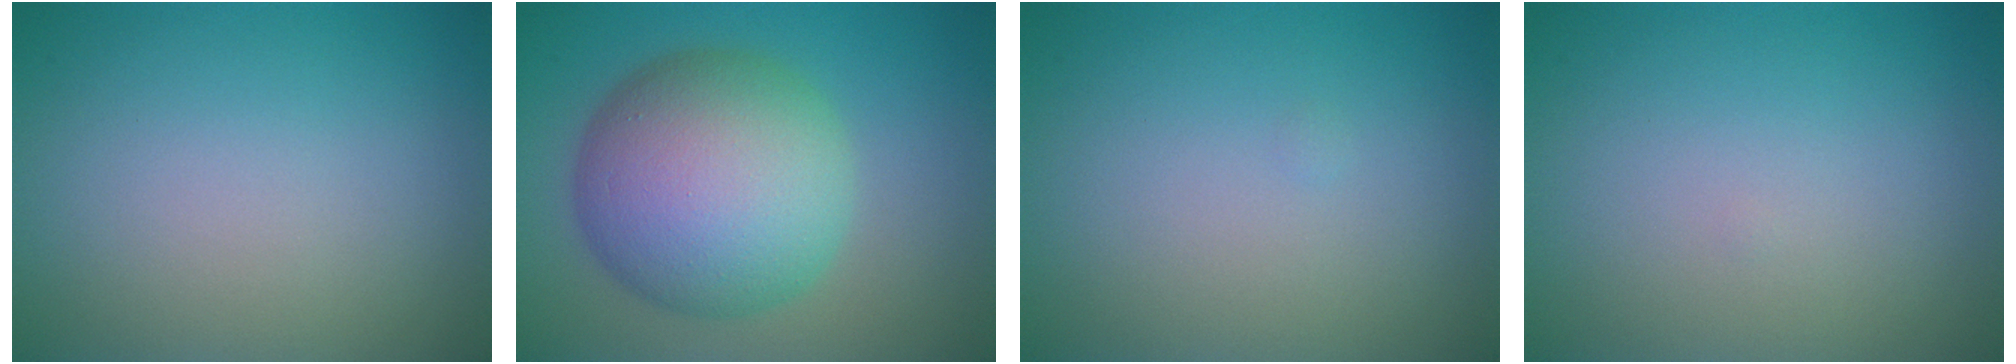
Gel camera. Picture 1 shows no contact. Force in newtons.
{"total": 11.4, "press": 11.4, "slide": 0.3}
{"total": 0.0}
{"total": 0.0}